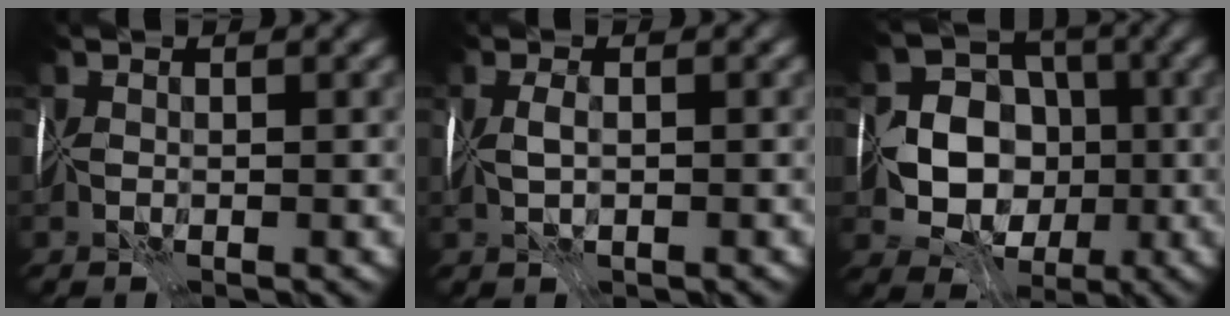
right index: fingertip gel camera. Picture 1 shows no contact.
{"total": 0.8, "force": [-0.2, -0.1, 0.8], "torque": [-0.013, -0.001, 0.000]}
{"total": 7.5, "force": [-1.7, 6.4, 3.5], "torque": [-0.038, -0.013, -0.054]}